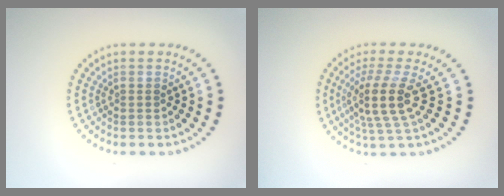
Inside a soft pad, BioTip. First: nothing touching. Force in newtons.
{"total": 4.0, "press": 3.0, "slide": 2.6}